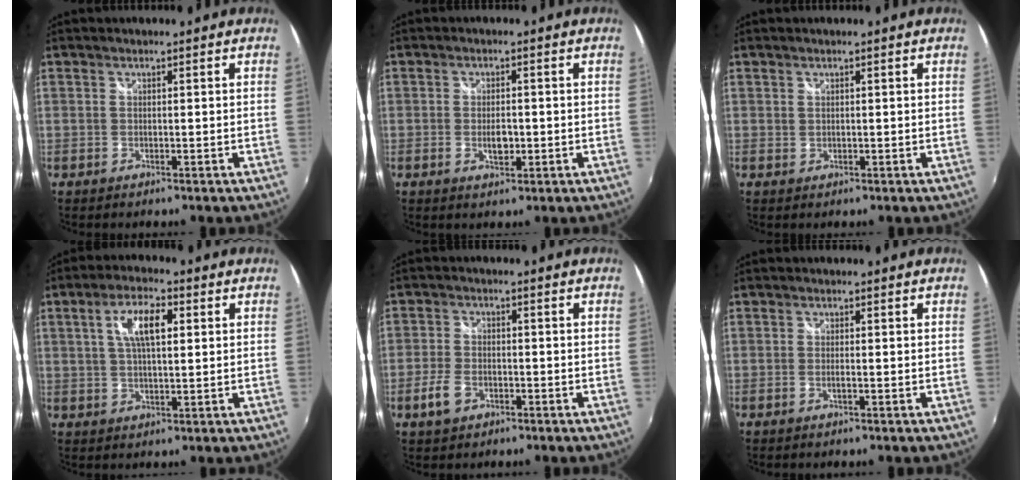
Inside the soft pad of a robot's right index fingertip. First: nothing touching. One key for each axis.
{"total": 3.2, "fx": -0.7, "fy": 1.7, "fz": 2.6, "tx": -0.044, "ty": -0.003, "tz": -0.012}
{"total": 0.5, "fx": 0.3, "fy": 0.4, "fz": 0.2, "tx": -0.001, "ty": 0.000, "tz": 0.006}
{"total": 7.3, "fx": 2.1, "fy": 2.7, "fz": 6.4, "tx": -0.117, "ty": 0.011, "tz": 0.039}
{"total": 5.3, "fx": -2.7, "fy": 3.3, "fz": 3.1, "tx": -0.078, "ty": -0.002, "tz": -0.050}
{"total": 1.7, "fx": -0.6, "fy": 0.3, "fz": 1.6, "tx": -0.032, "ty": -0.002, "tz": -0.011}